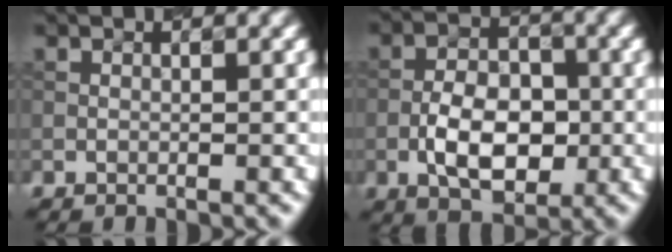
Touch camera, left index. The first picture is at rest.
{"total": 5.8, "force": [-1.7, 3.3, 4.5], "torque": [-0.072, 0.006, -0.033]}